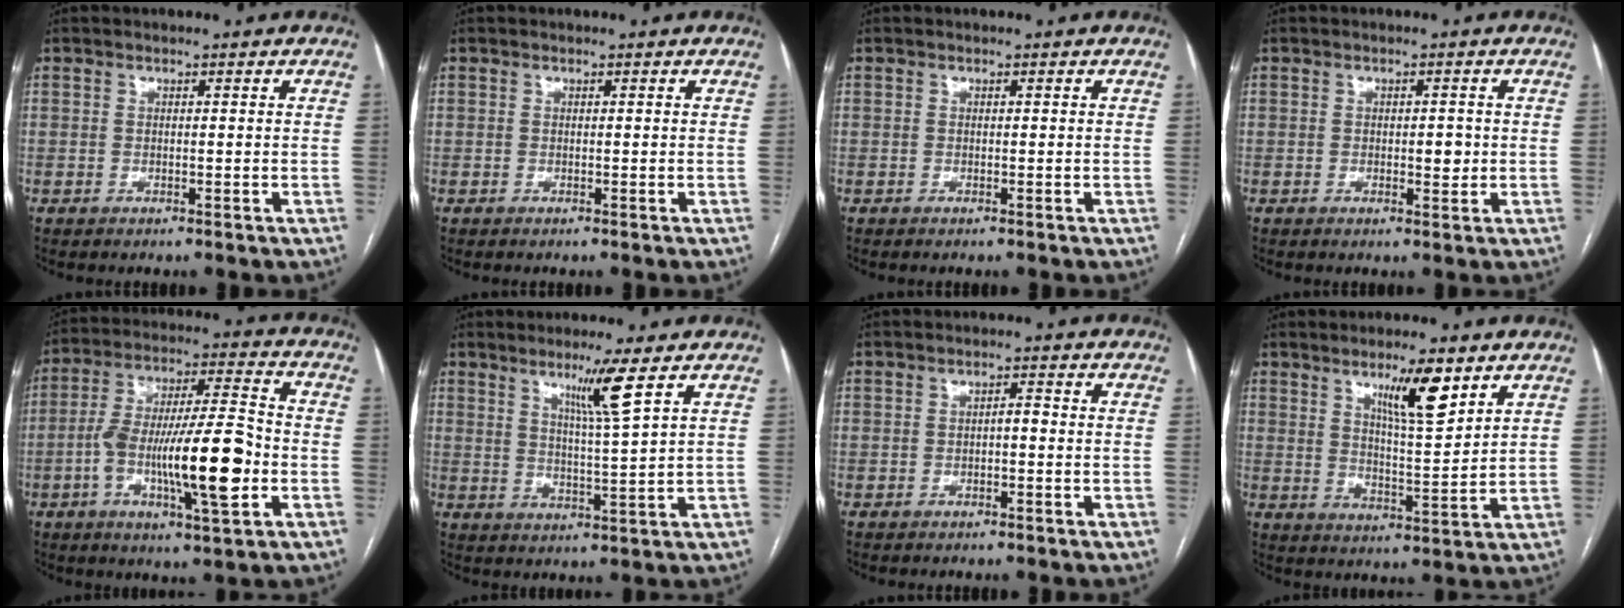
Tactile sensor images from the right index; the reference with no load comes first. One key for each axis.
{"total": 0.0}
{"total": 0.0}
{"total": 2.2, "fx": -0.2, "fy": 1.0, "fz": 1.9, "tx": -0.025, "ty": 0.002, "tz": 0.002}
{"total": 16.8, "fx": -4.3, "fy": 2.6, "fz": 16.0, "tx": -0.288, "ty": 0.008, "tz": -0.068}
{"total": 6.1, "fx": 3.4, "fy": -1.4, "fz": 4.9, "tx": -0.088, "ty": -0.015, "tz": 0.063}
{"total": 1.4, "fx": -0.4, "fy": 0.5, "fz": 1.2, "tx": -0.017, "ty": 0.005, "tz": -0.008}
{"total": 8.3, "fx": 5.0, "fy": 1.1, "fz": 6.6, "tx": -0.112, "ty": -0.008, "tz": 0.085}